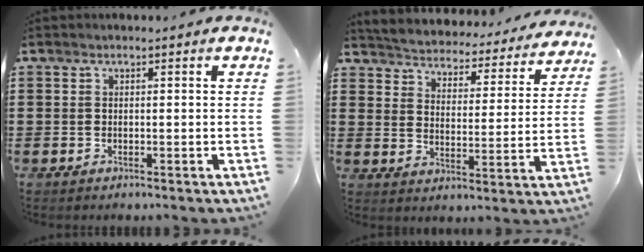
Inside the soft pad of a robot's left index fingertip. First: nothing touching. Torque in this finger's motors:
{"motor_torque": [2.14, 0.00, 0.75, 0.09]}